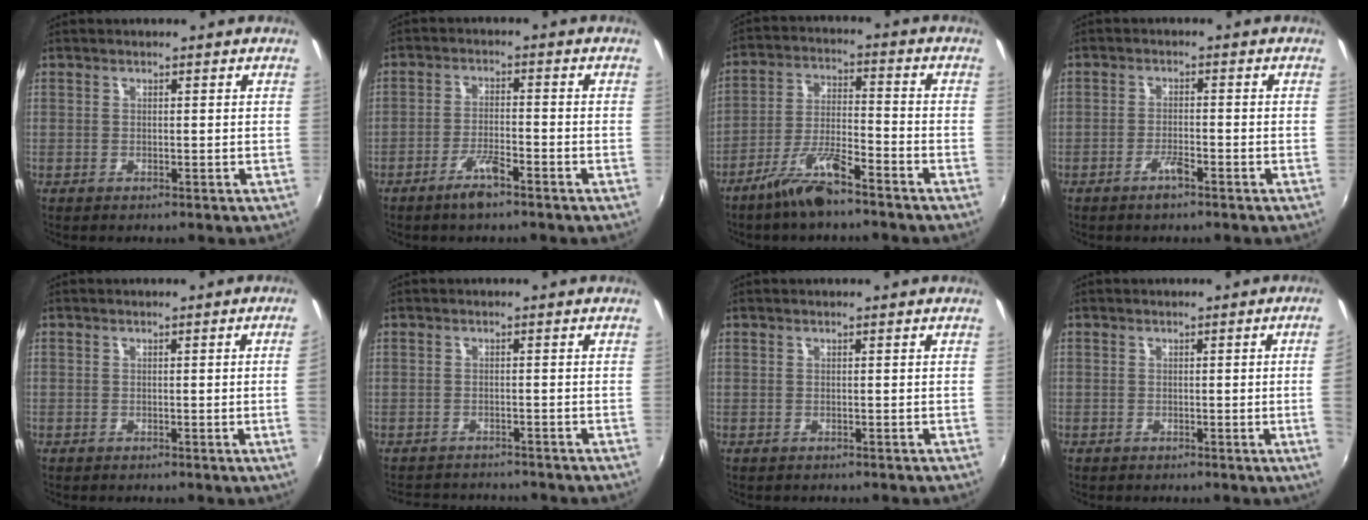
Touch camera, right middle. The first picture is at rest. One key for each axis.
{"total": 4.9, "fx": -3.6, "fy": 1.1, "fz": 3.1, "tx": -0.075, "ty": -0.002, "tz": -0.067}
{"total": 9.0, "fx": -6.9, "fy": 1.6, "fz": 5.6, "tx": -0.117, "ty": 0.000, "tz": -0.127}
{"total": 2.8, "fx": -2.1, "fy": 0.7, "fz": 1.8, "tx": -0.044, "ty": 0.000, "tz": -0.040}
{"total": 1.8, "fx": -0.2, "fy": -0.9, "fz": 1.5, "tx": -0.027, "ty": -0.007, "tz": -0.002}
{"total": 5.9, "fx": -5.5, "fy": 1.9, "fz": 1.0, "tx": -0.035, "ty": 0.007, "tz": -0.084}
{"total": 0.0}
{"total": 2.7, "fx": -0.2, "fy": -1.2, "fz": 2.4, "tx": -0.042, "ty": -0.009, "tz": 0.001}